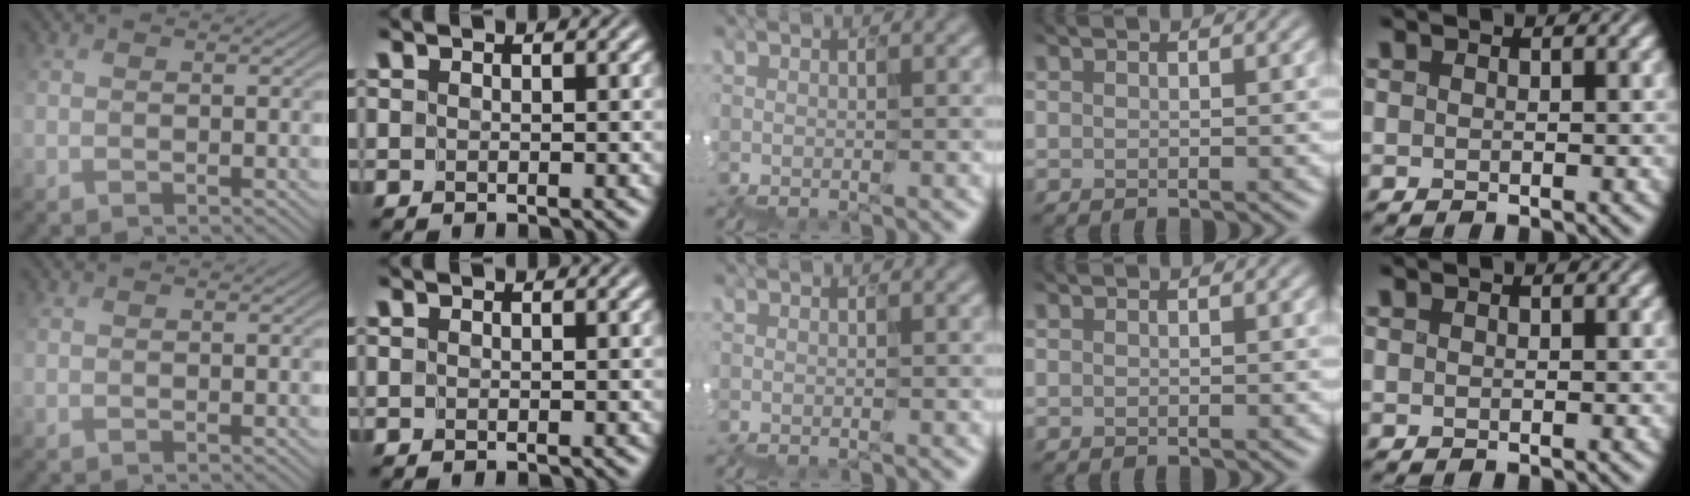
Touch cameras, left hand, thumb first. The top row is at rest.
{}